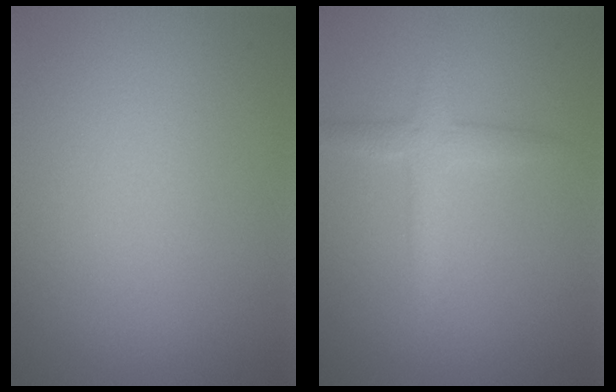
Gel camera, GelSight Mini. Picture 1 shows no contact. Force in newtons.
{"total": 2.4, "press": 2.4, "slide": 0.0}